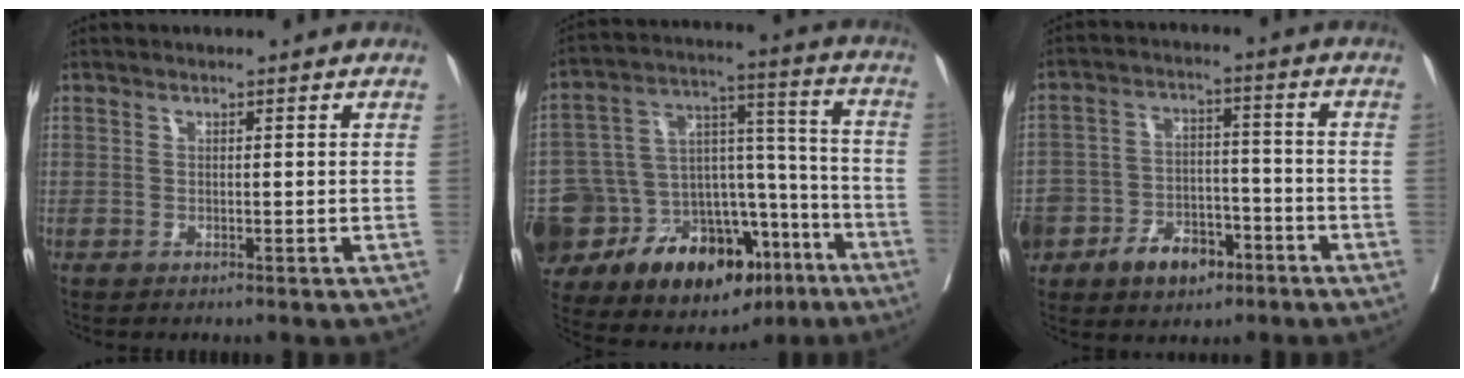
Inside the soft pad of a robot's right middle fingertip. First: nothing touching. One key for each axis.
{"total": 30.1, "fx": -16.1, "fy": 16.2, "fz": 19.5, "tx": -0.357, "ty": 0.025, "tz": -0.244}
{"total": 15.8, "fx": -8.2, "fy": 10.6, "fz": 8.3, "tx": -0.195, "ty": 0.017, "tz": -0.130}